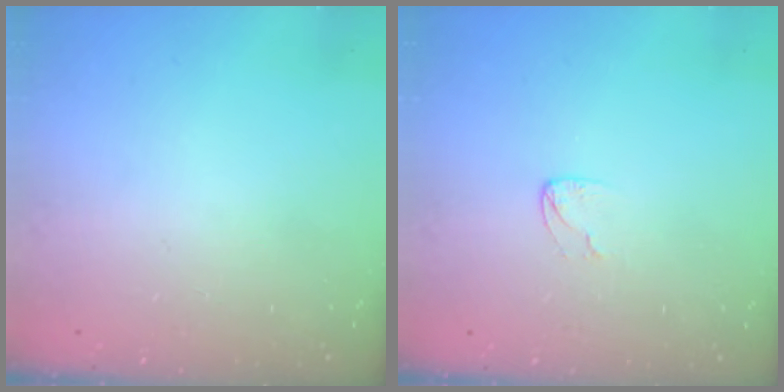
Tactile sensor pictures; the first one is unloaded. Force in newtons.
{"total": 3.8, "press": 3.8, "slide": 0.3}